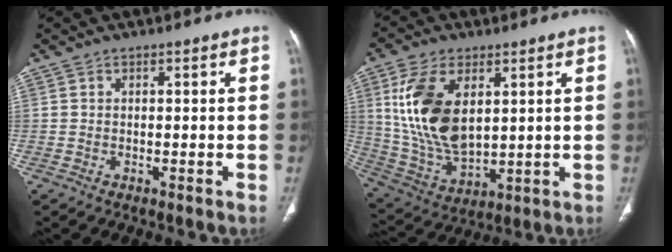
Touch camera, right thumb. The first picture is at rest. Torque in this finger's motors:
{"motor_torque": [-0.23, 1.63, 1.42, 1.32, 0.59]}